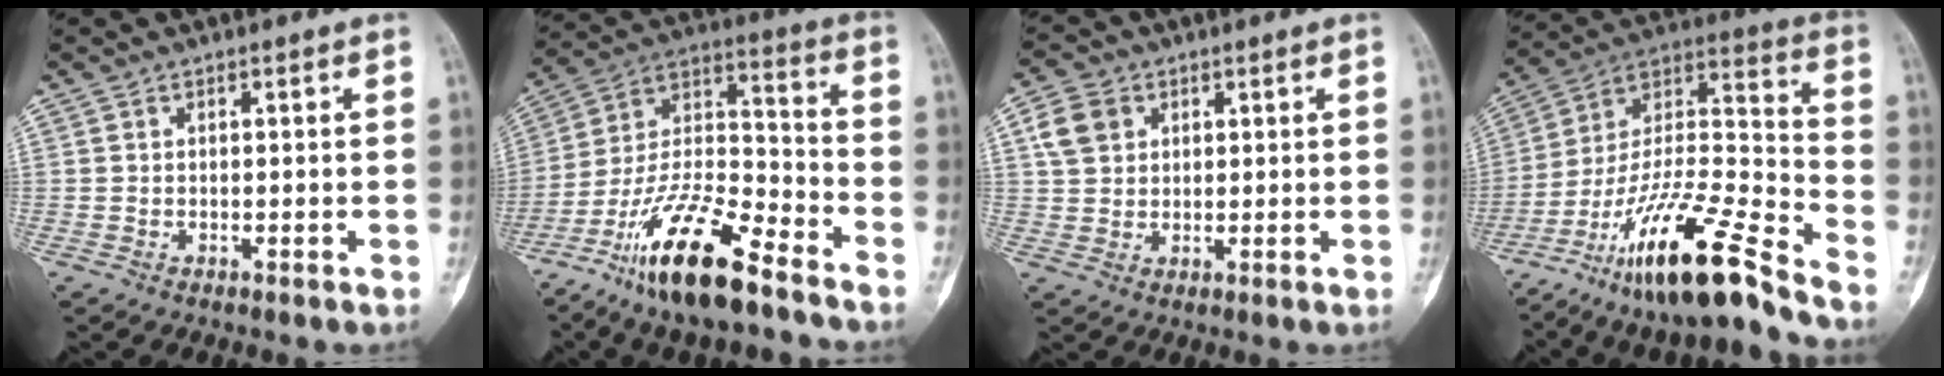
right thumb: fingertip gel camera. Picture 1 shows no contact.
{"total": 19.1, "force": [-12.9, 5.2, 13.1], "torque": [-0.242, 0.073, -0.238]}
{"total": 5.8, "force": [2.1, 4.6, 2.8], "torque": [-0.041, 0.002, 0.040]}
{"total": 22.9, "force": [-16.0, 3.8, 15.9], "torque": [-0.304, 0.072, -0.286]}